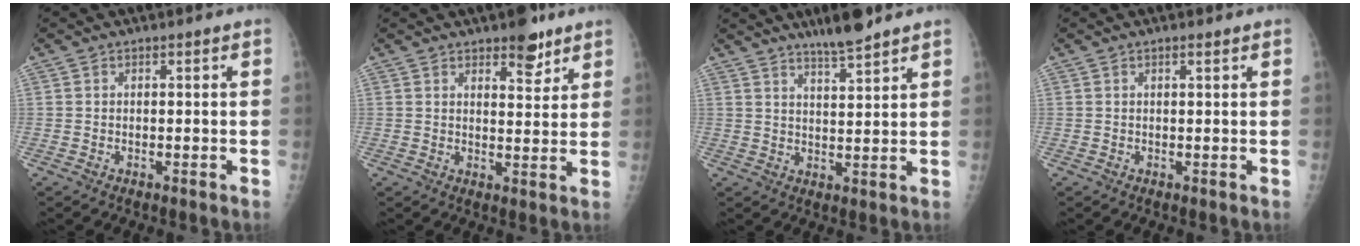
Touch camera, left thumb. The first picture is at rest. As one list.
[{"total": 6.3, "force": [4.4, 2.6, 3.7], "torque": [-0.028, -0.026, 0.060]}, {"total": 6.4, "force": [5.3, 0.4, 3.5], "torque": [-0.055, -0.036, 0.092]}, {"total": 1.0, "force": [0.7, 0.1, 0.7], "torque": [-0.010, -0.002, 0.011]}]